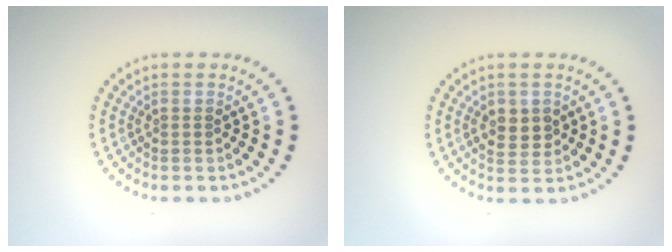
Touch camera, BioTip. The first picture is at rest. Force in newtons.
{"total": 2.5, "press": 2.4, "slide": 0.4}